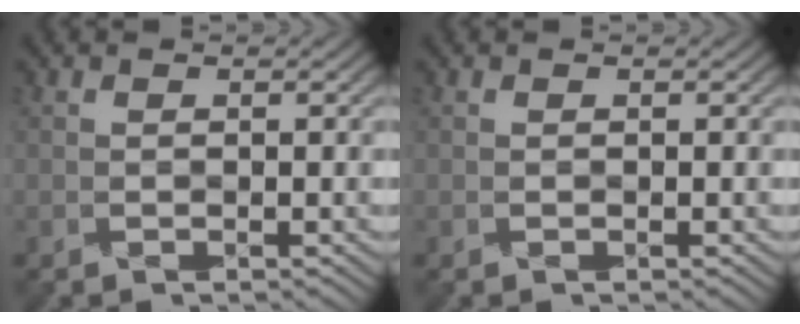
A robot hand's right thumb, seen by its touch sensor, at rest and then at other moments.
{"total": 0.0}